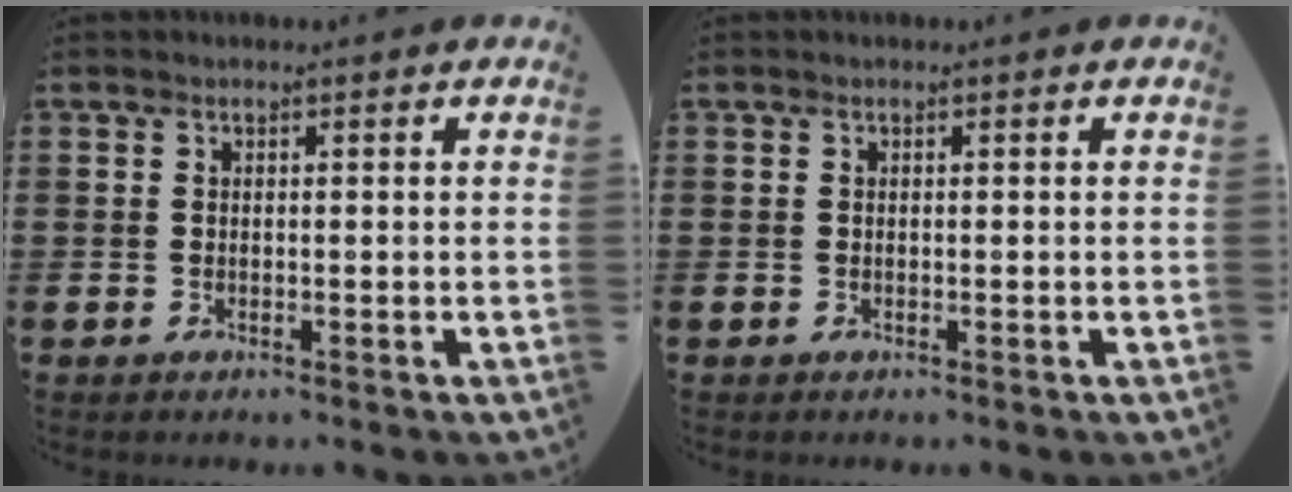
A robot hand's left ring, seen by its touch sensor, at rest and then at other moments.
{"total": 0.0}